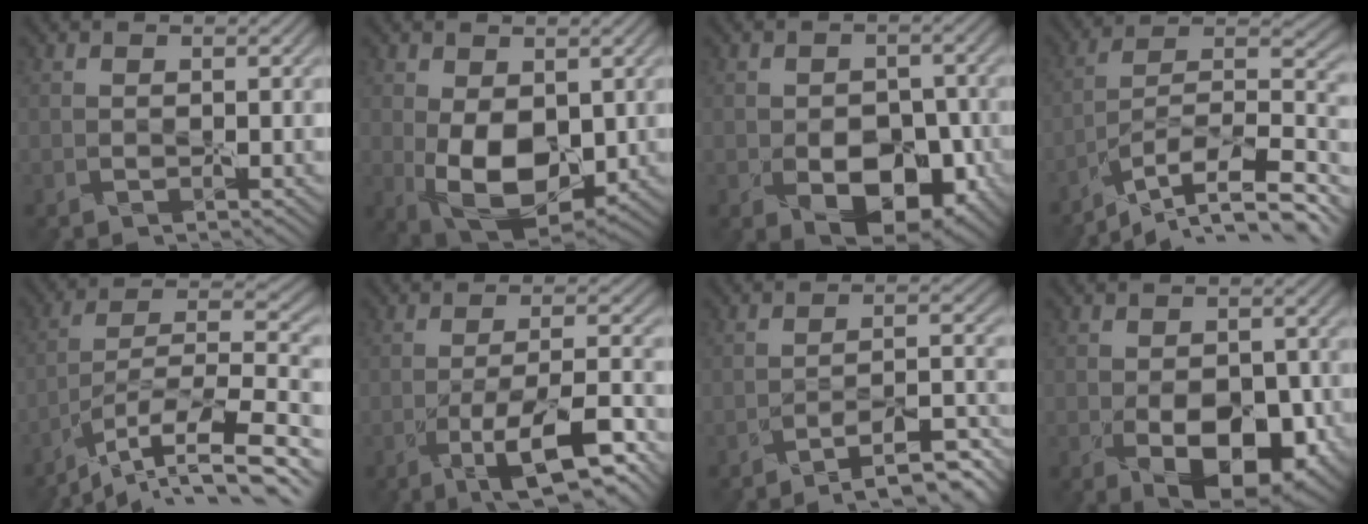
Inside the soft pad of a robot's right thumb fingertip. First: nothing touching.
{"total": 7.6, "force": [-0.6, 4.6, 6.0], "torque": [-0.111, -0.012, -0.003]}
{"total": 8.4, "force": [-3.6, 5.3, 5.5], "torque": [-0.077, -0.011, -0.041]}
{"total": 13.8, "force": [-11.1, 2.5, 7.7], "torque": [-0.133, 0.020, -0.192]}
{"total": 12.9, "force": [-9.7, 2.4, 8.2], "torque": [-0.150, 0.012, -0.175]}
{"total": 8.9, "force": [-5.1, 1.5, 7.1], "torque": [-0.108, 0.011, -0.090]}
{"total": 7.7, "force": [-6.6, 0.2, 3.9], "torque": [-0.040, 0.024, -0.105]}
{"total": 8.9, "force": [-3.4, 5.3, 6.3], "torque": [-0.092, -0.026, -0.030]}